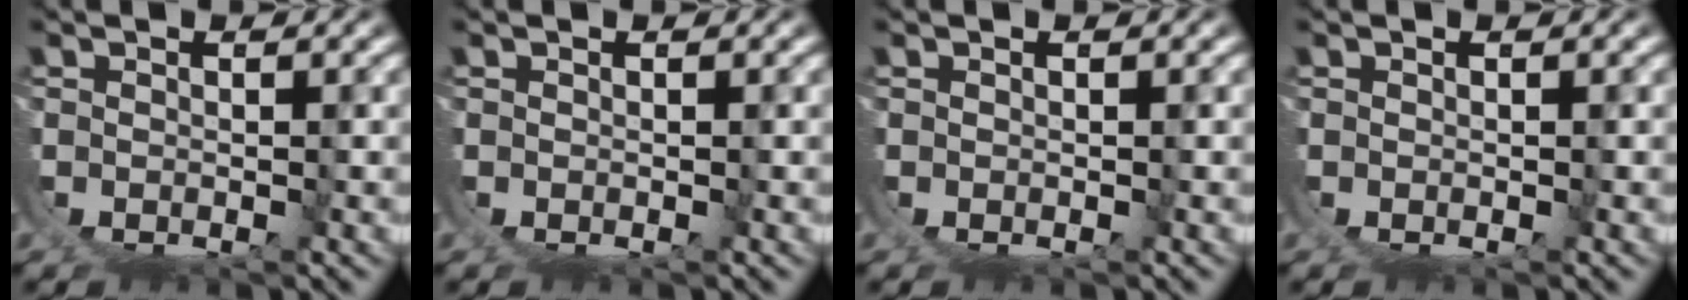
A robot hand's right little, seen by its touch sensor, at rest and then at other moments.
{"total": 0.0}
{"total": 0.0}
{"total": 0.0}